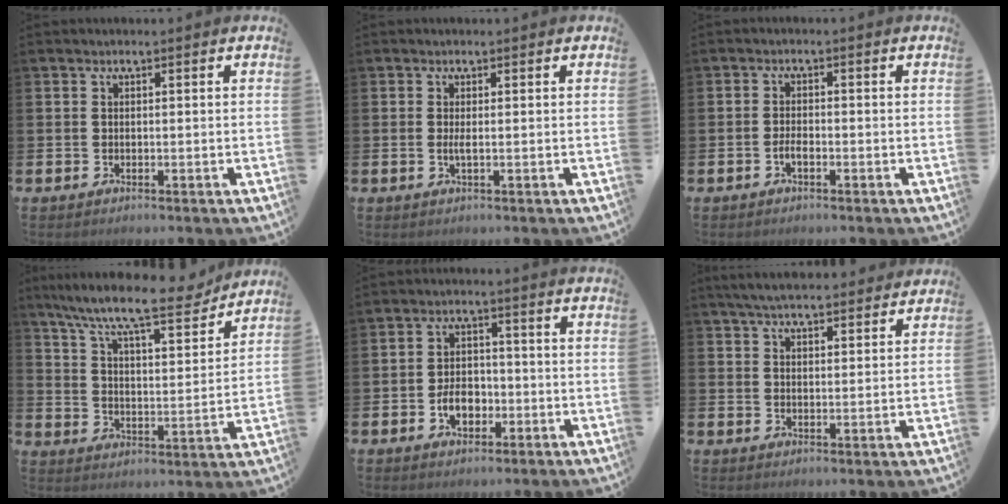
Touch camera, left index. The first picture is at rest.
{"total": 0.9, "force": [-0.1, 0.1, 0.9], "torque": [-0.024, 0.002, -0.001]}
{"total": 1.6, "force": [-0.8, 0.6, 1.2], "torque": [-0.032, 0.004, -0.014]}
{"total": 10.9, "force": [9.5, 1.6, 4.9], "torque": [-0.116, -0.067, 0.156]}
{"total": 4.3, "force": [-1.5, 2.9, 2.7], "torque": [-0.035, 0.000, -0.034]}
{"total": 5.0, "force": [4.9, 0.7, 1.1], "torque": [-0.034, -0.019, 0.089]}